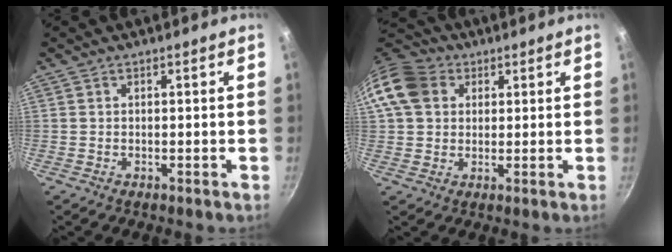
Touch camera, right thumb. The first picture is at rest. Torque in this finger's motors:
{"motor_torque": [0.25, 1.56, 0.54, -0.53, 0.22]}